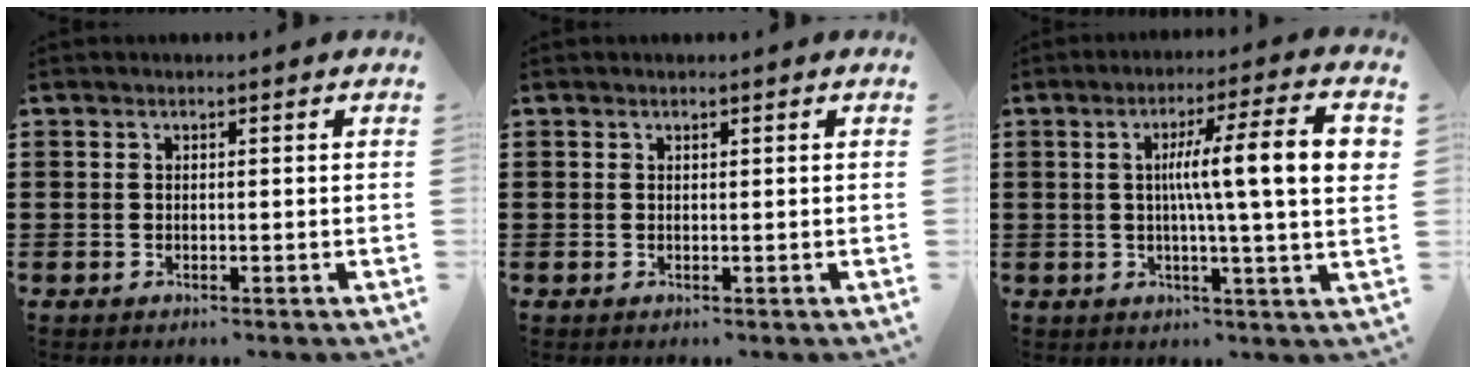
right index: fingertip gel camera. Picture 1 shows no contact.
{"total": 0.0}
{"total": 12.3, "force": [1.7, 0.7, 12.1], "torque": [-0.212, 0.003, 0.022]}